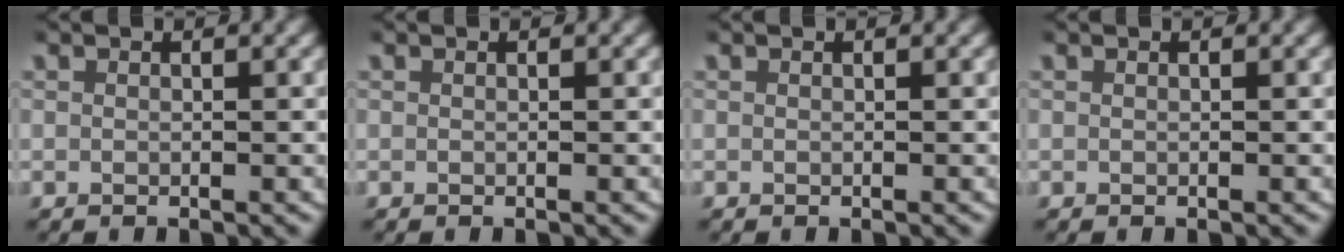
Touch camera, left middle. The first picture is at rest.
{"total": 0.0}
{"total": 0.0}
{"total": 0.0}